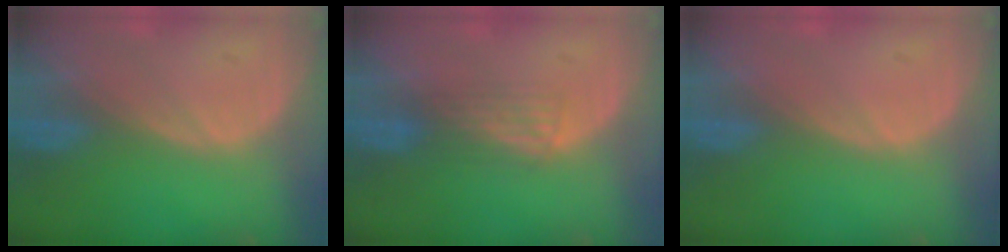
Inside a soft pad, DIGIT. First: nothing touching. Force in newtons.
{"total": 2.9, "press": 2.6, "slide": 1.2}
{"total": 0.6, "press": 0.1, "slide": 0.6}